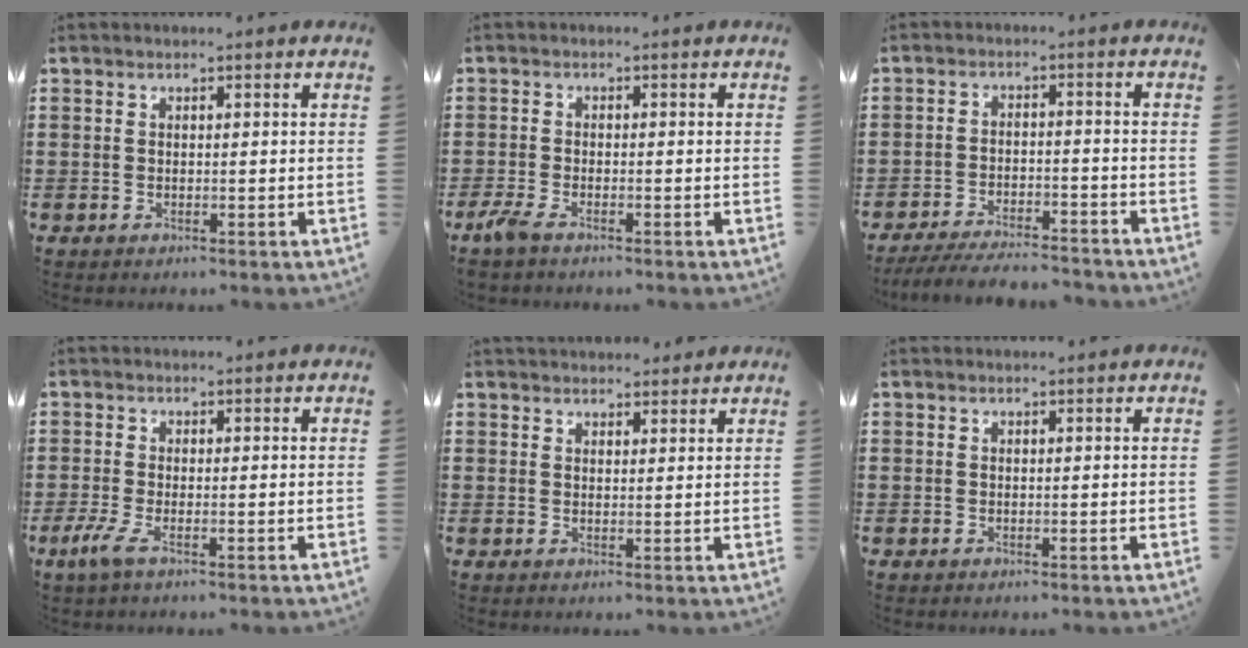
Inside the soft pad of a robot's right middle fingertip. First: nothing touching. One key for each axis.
{"total": 2.5, "fx": -1.6, "fy": 0.6, "fz": 1.7, "tx": -0.052, "ty": -0.006, "tz": -0.037}
{"total": 5.2, "fx": -5.0, "fy": 0.4, "fz": 1.5, "tx": -0.029, "ty": -0.003, "tz": -0.099}
{"total": 2.6, "fx": -0.9, "fy": 0.4, "fz": 2.4, "tx": -0.058, "ty": -0.008, "tz": -0.019}
{"total": 2.3, "fx": 2.3, "fy": 0.5, "fz": -0.1, "tx": 0.004, "ty": -0.002, "tz": 0.043}
{"total": 0.0}